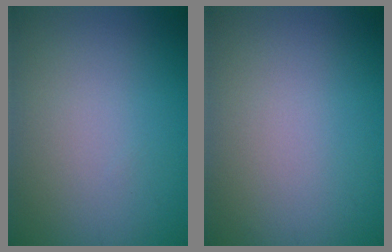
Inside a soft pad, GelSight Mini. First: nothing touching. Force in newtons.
{"total": 0.0}